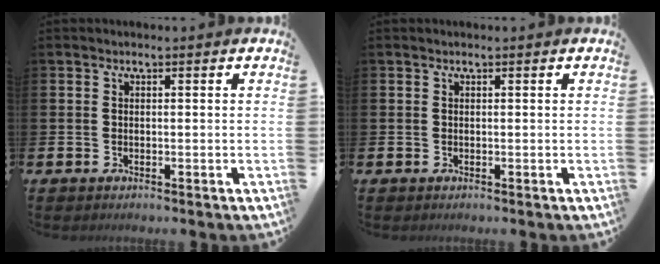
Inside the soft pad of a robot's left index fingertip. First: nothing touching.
{"total": 0.0}